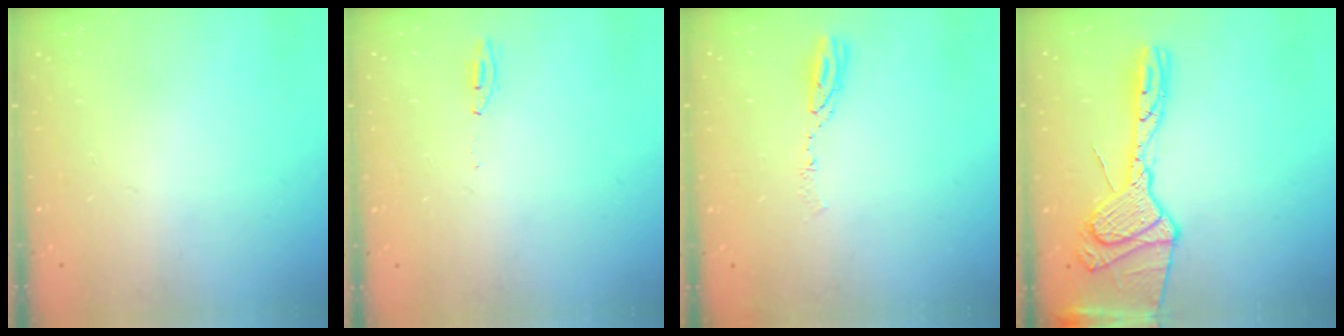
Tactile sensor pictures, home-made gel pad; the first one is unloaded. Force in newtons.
{"total": 14.8, "press": 3.9, "slide": 14.3}
{"total": 4.6, "press": 4.6, "slide": 0.4}
{"total": 18.3, "press": 18.2, "slide": 1.9}